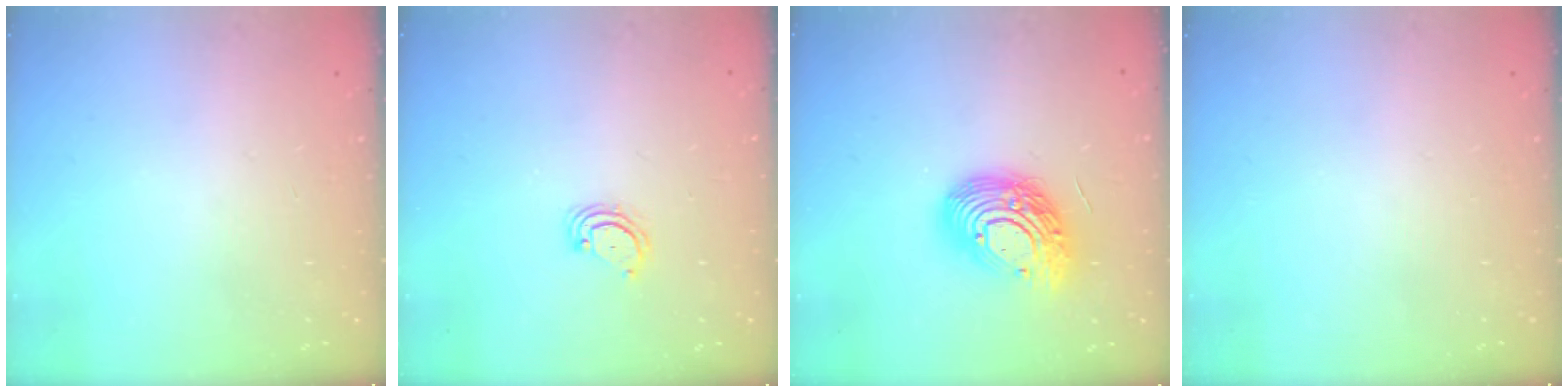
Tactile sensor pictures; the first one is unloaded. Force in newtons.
{"total": 3.5, "press": 3.4, "slide": 0.4}
{"total": 16.1, "press": 16.0, "slide": 1.3}
{"total": 0.0}